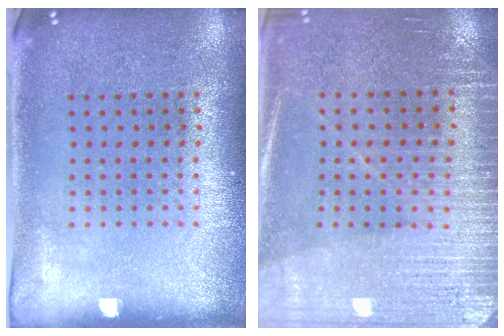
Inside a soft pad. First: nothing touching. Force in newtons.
{"total": 3.0, "press": 2.9, "slide": 0.7}